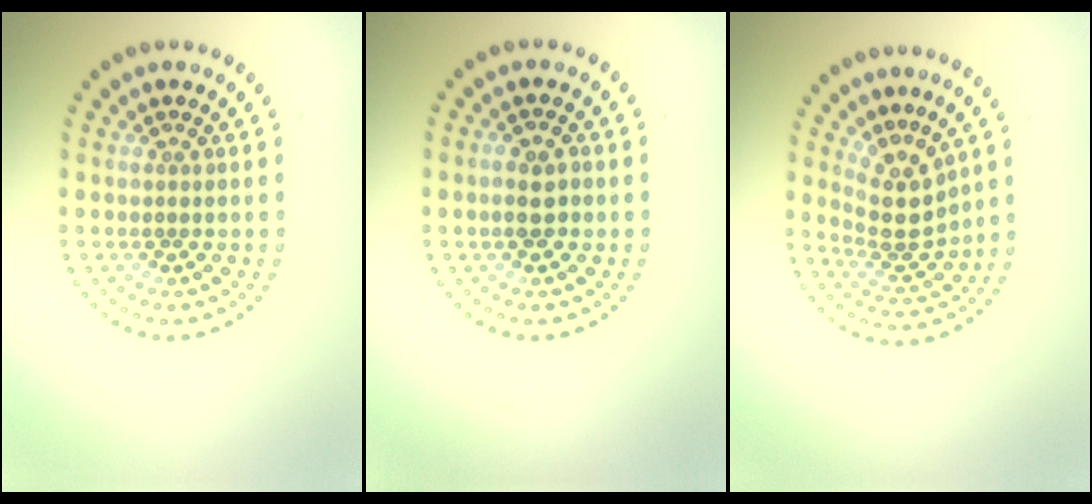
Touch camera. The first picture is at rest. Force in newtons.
{"total": 2.2, "press": 2.1, "slide": 0.3}
{"total": 3.4, "press": 2.6, "slide": 2.2}